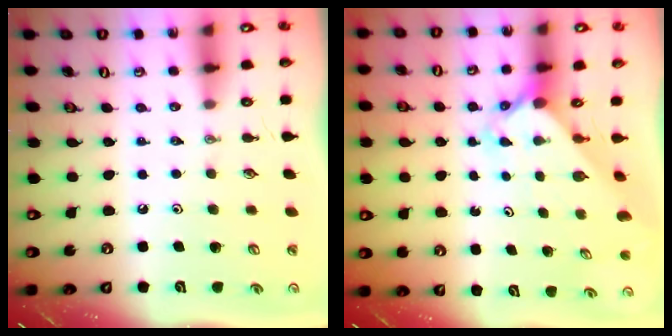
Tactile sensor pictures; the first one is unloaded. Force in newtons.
{"total": 2.5, "press": 2.5, "slide": 0.3}